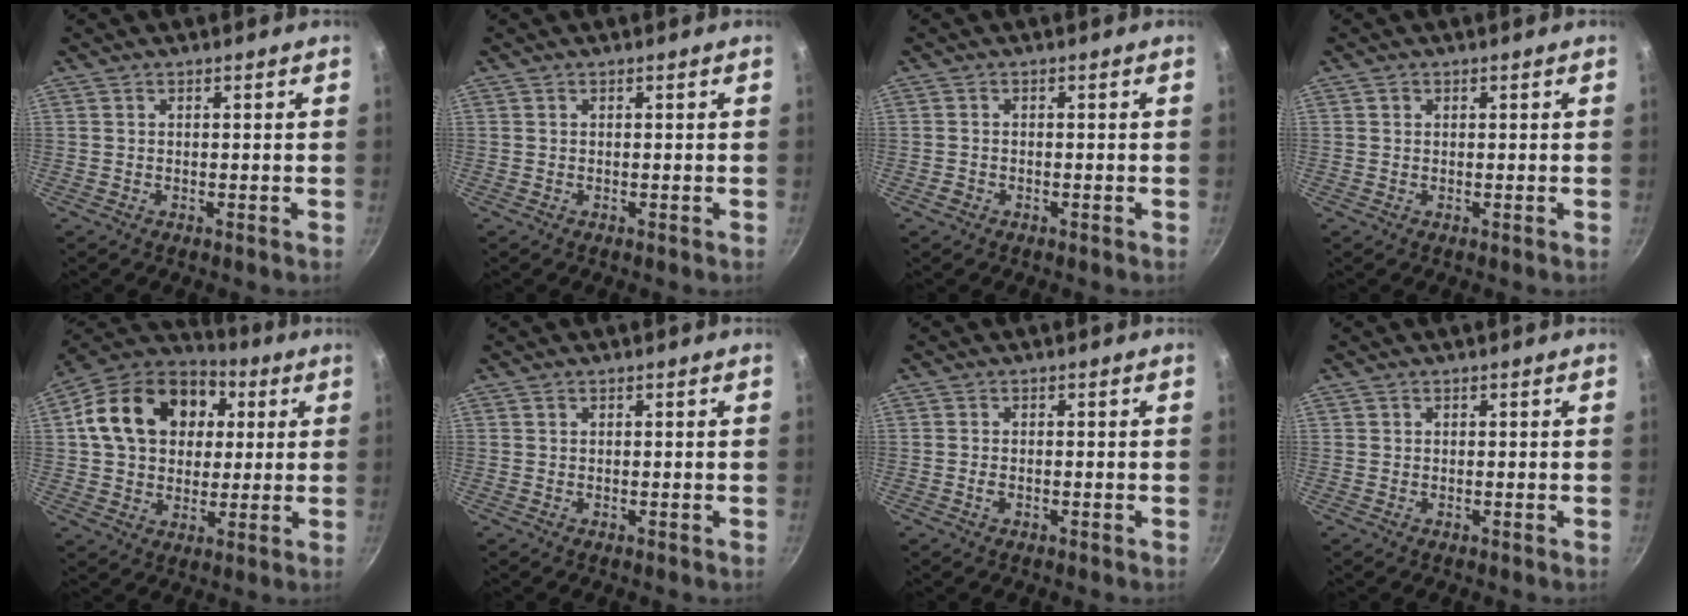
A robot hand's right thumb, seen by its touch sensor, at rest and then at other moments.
{"total": 0.0}
{"total": 1.2, "force": [-0.7, 0.8, 0.4], "torque": [-0.012, 0.008, -0.013]}
{"total": 0.6, "force": [0.2, 0.5, 0.2], "torque": [-0.005, 0.002, 0.004]}
{"total": 20.9, "force": [4.7, 15.8, 12.8], "torque": [-0.201, 0.024, 0.069]}
{"total": 0.0}
{"total": 1.1, "force": [-0.4, 0.7, 0.8], "torque": [-0.019, 0.003, -0.010]}
{"total": 0.0}